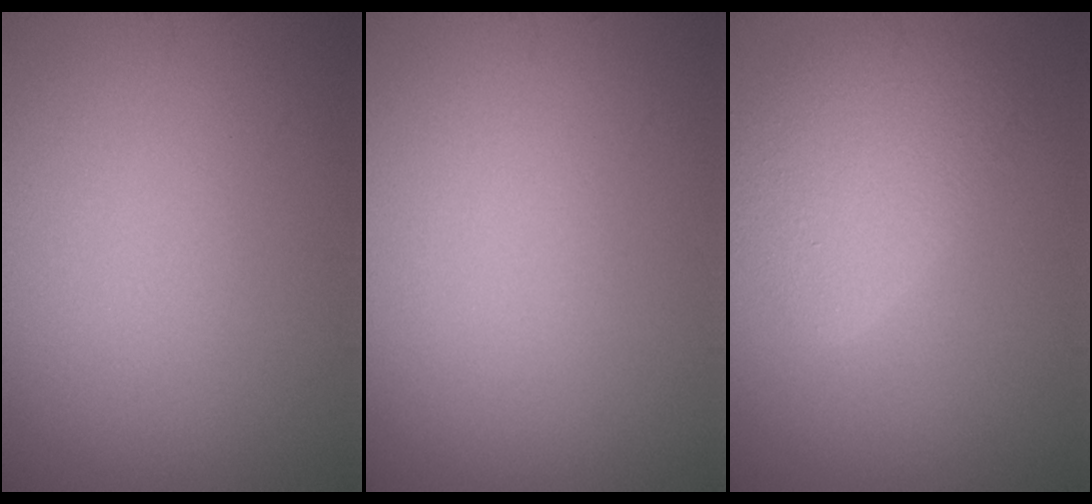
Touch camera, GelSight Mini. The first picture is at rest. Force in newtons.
{"total": 0.0}
{"total": 4.5, "press": 4.5, "slide": 0.3}